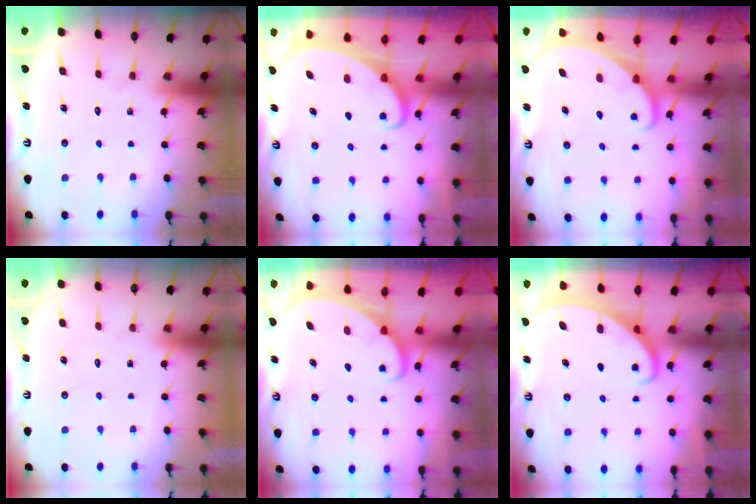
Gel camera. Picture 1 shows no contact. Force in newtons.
{"total": 2.3, "press": 2.3, "slide": 0.3}
{"total": 1.9, "press": 1.9, "slide": 0.0}
{"total": 0.0}
{"total": 1.6, "press": 1.6, "slide": 0.1}
{"total": 2.4, "press": 2.4, "slide": 0.4}